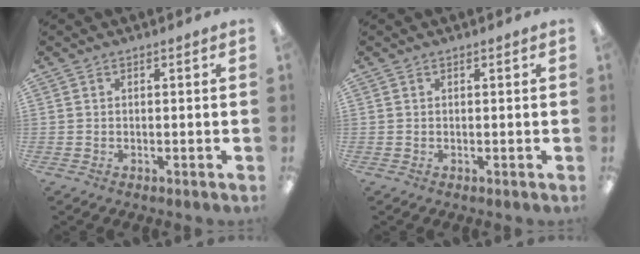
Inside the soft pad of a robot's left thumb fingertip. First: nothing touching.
{"total": 0.0}